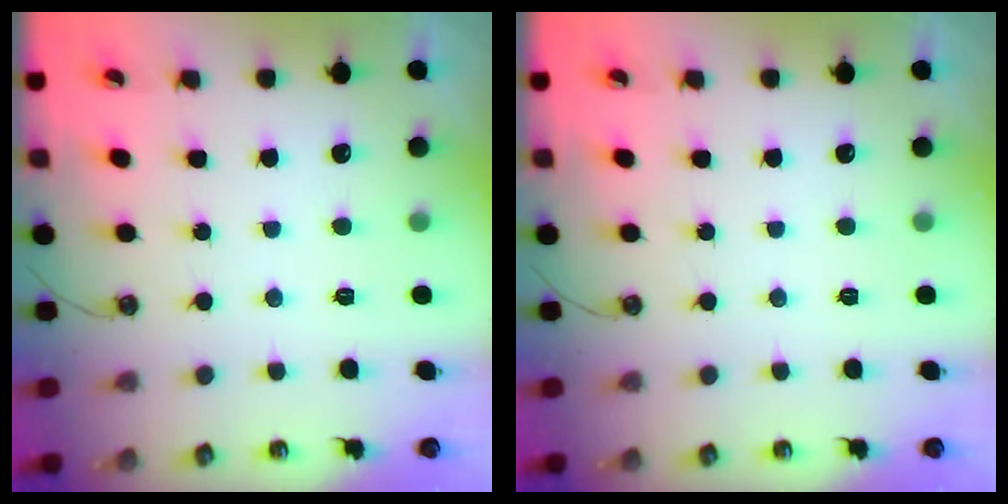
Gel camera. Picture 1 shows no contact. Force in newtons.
{"total": 0.0}